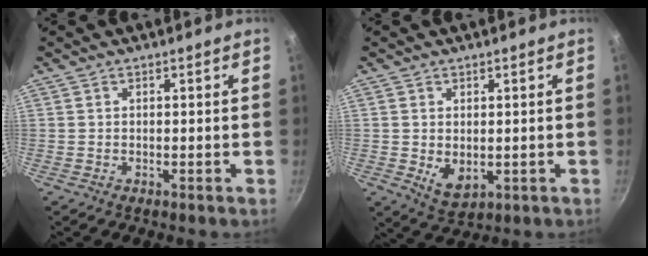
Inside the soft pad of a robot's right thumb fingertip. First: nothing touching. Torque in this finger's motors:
{"motor_torque": [-0.35, 0.33, 0.01, 0.16, -0.02]}